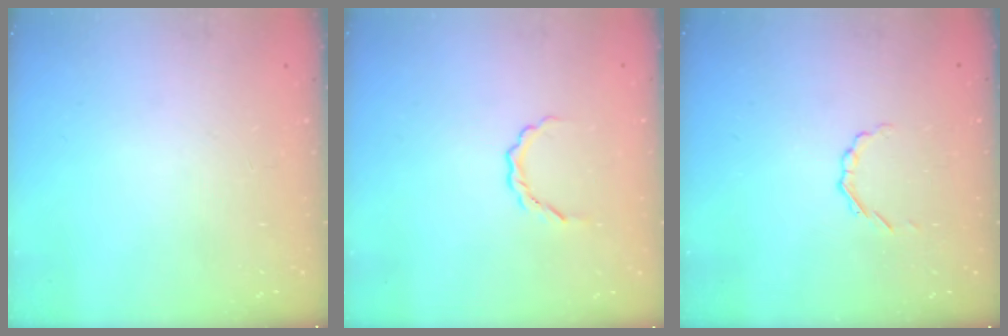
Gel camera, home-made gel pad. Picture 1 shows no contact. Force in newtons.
{"total": 2.8, "press": 2.7, "slide": 0.8}
{"total": 1.7, "press": 1.6, "slide": 0.6}